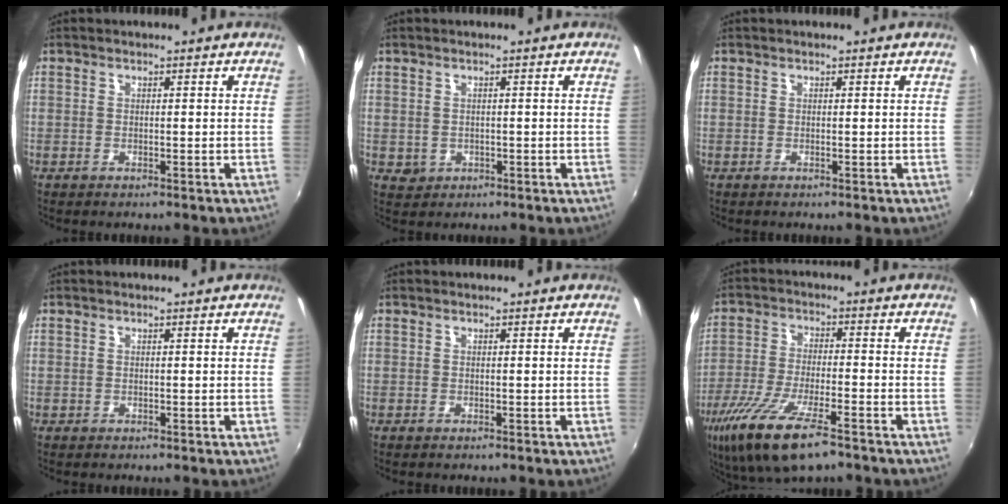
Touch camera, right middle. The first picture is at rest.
{"total": 2.1, "force": [-0.1, 2.0, 0.7], "torque": [-0.010, 0.000, 0.003]}
{"total": 0.0}
{"total": 0.0}
{"total": 0.0}
{"total": 14.9, "force": [-9.3, 3.9, 11.0], "torque": [-0.234, -0.047, -0.175]}